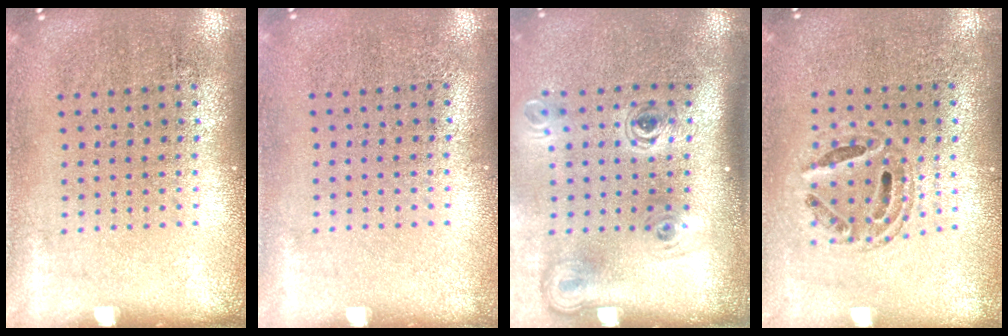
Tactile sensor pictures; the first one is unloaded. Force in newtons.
{"total": 0.0}
{"total": 2.2, "press": 1.5, "slide": 1.6}
{"total": 0.7, "press": 0.7, "slide": 0.2}